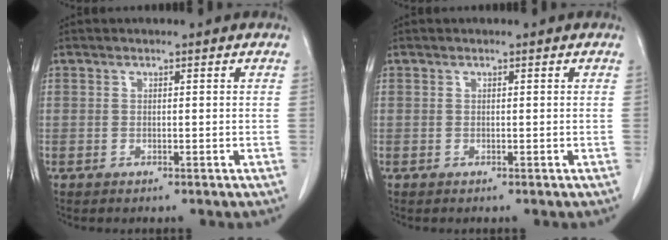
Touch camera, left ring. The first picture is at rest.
{"total": 0.0}